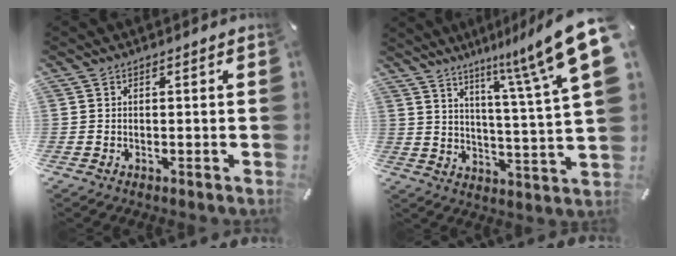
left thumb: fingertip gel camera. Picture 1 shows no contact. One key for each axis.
{"total": 15.7, "fx": 10.4, "fy": 1.6, "fz": 11.6, "tx": -0.188, "ty": -0.069, "tz": 0.164}